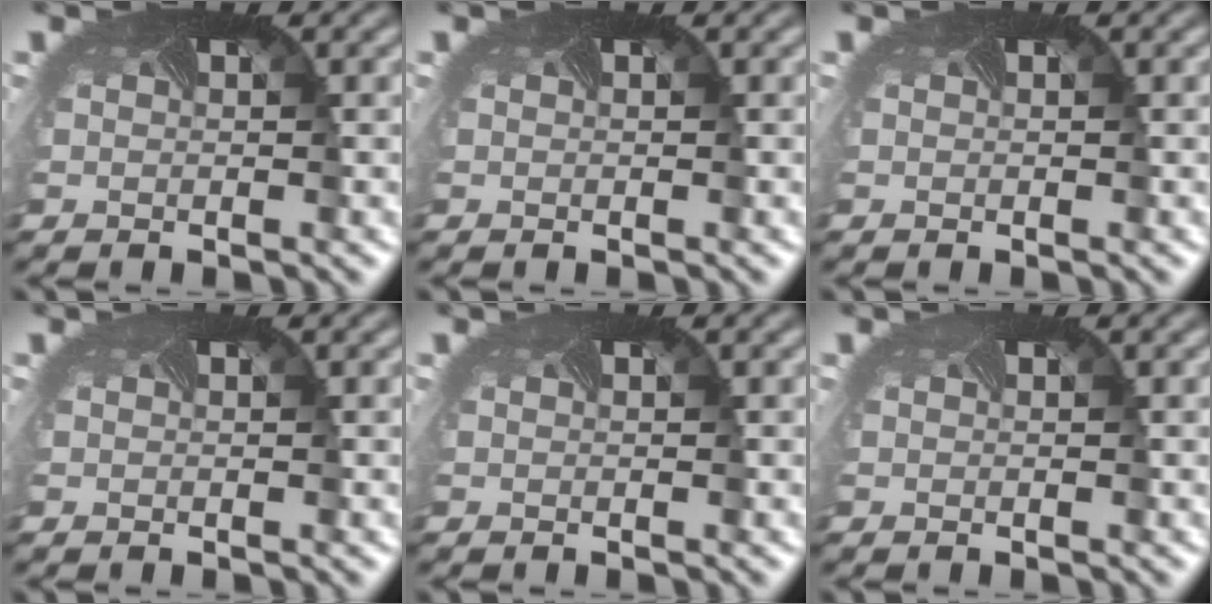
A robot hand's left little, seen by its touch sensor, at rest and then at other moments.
{"total": 0.0}
{"total": 0.0}
{"total": 0.0}
{"total": 0.0}
{"total": 0.0}